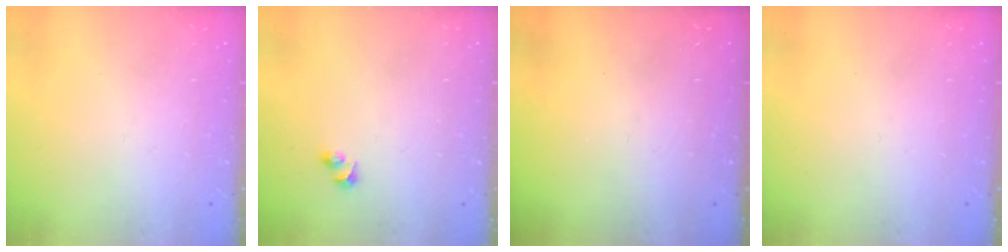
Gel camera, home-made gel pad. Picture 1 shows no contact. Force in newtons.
{"total": 3.5, "press": 3.0, "slide": 1.8}
{"total": 0.0}
{"total": 0.0}